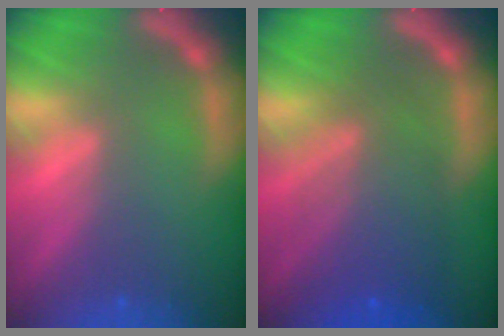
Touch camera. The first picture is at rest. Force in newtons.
{"total": 7.5}